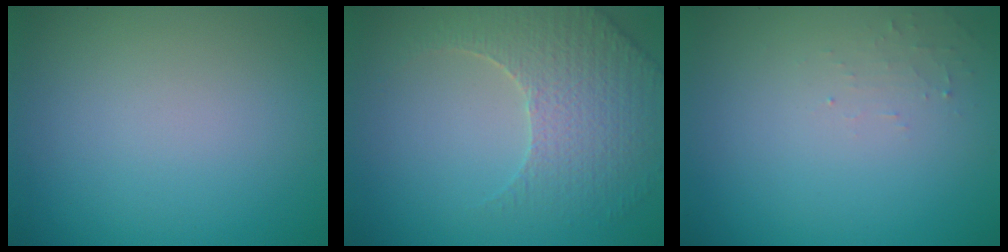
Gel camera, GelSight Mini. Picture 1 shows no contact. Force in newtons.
{"total": 4.1, "press": 4.0, "slide": 0.9}
{"total": 1.1, "press": 1.1, "slide": 0.2}